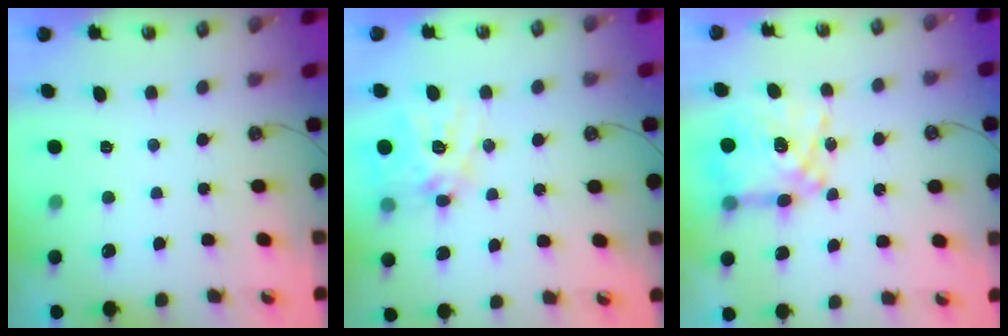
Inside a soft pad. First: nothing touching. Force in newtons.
{"total": 15.6, "press": 15.5, "slide": 1.5}
{"total": 12.2, "press": 12.2, "slide": 1.2}